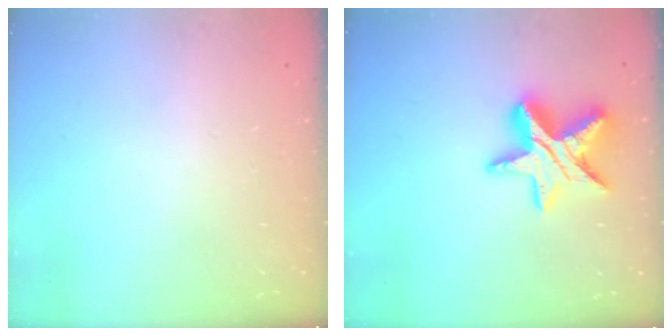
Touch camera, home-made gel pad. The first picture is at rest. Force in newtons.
{"total": 13.8, "press": 13.8, "slide": 1.0}